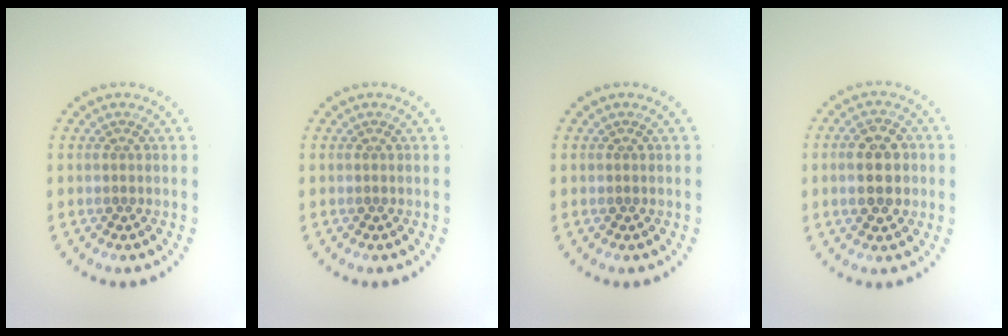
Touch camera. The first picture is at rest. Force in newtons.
{"total": 0.0}
{"total": 0.0}
{"total": 4.8, "press": 4.8, "slide": 0.2}